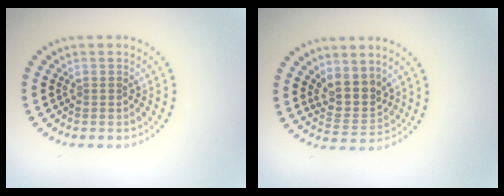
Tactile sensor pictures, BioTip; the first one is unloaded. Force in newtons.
{"total": 3.4, "press": 2.8, "slide": 1.9}